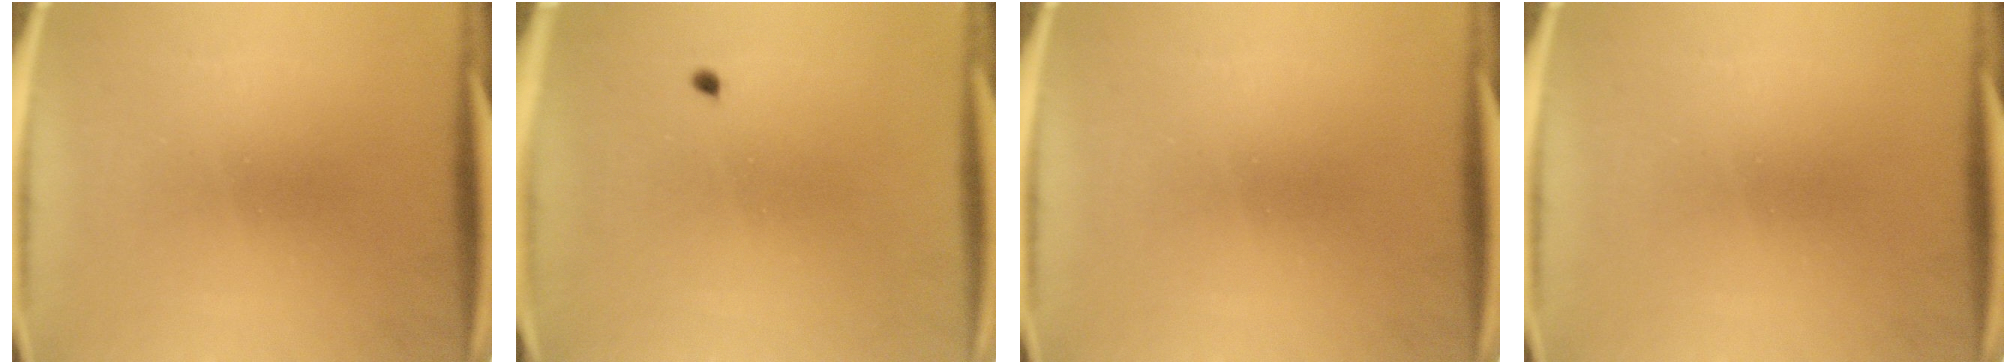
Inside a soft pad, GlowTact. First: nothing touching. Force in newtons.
{"total": 0.5}
{"total": 0.0}
{"total": 0.0}